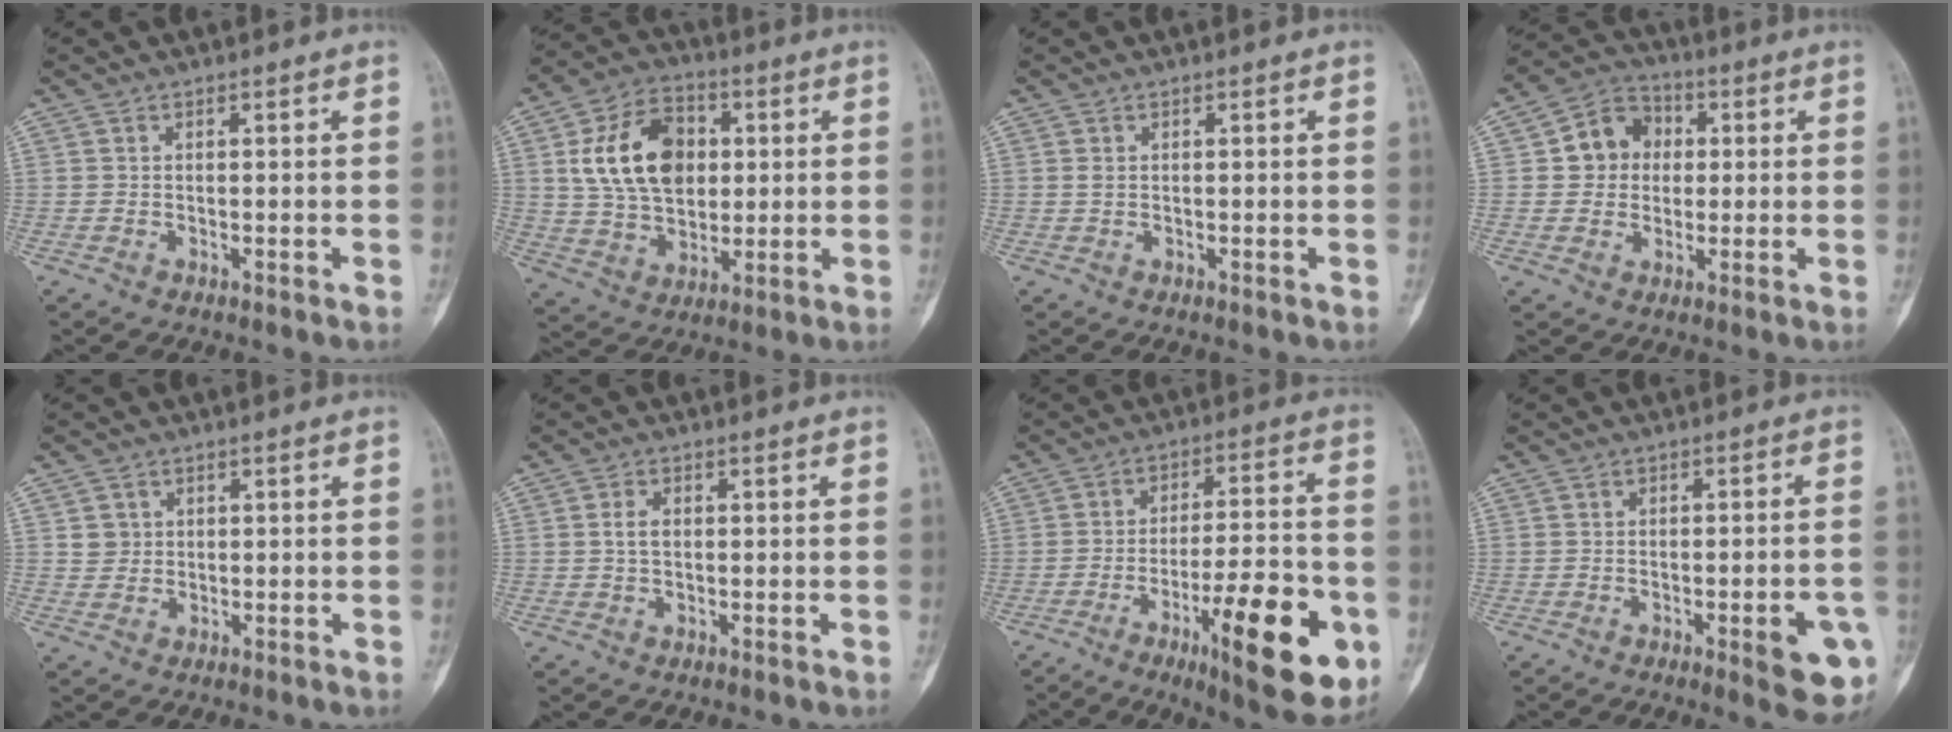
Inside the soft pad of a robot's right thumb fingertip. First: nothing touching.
{"total": 16.3, "force": [3.1, 11.4, 11.3], "torque": [-0.167, 0.004, 0.054]}
{"total": 0.6, "force": [0.2, 0.4, 0.5], "torque": [-0.011, 0.004, 0.005]}
{"total": 8.9, "force": [1.0, 7.9, 3.9], "torque": [-0.027, 0.012, 0.006]}
{"total": 2.4, "force": [0.6, 2.3, 0.5], "torque": [0.006, -0.001, 0.012]}
{"total": 2.4, "force": [0.2, 1.5, 1.8], "torque": [-0.034, 0.005, 0.002]}
{"total": 20.4, "force": [-7.9, 5.5, 17.9], "torque": [-0.238, 0.023, -0.112]}
{"total": 9.2, "force": [-3.6, 2.4, 8.1], "torque": [-0.082, 0.010, -0.040]}